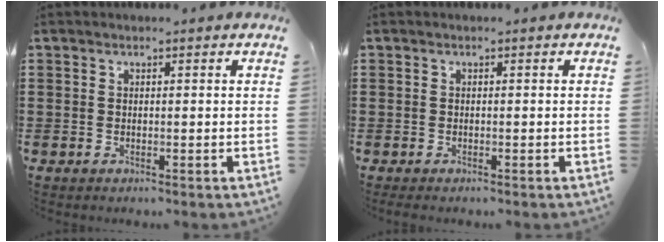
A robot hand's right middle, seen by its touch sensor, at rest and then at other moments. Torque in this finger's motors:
{"motor_torque": [1.23, 0.28, 0.13, 0.06]}